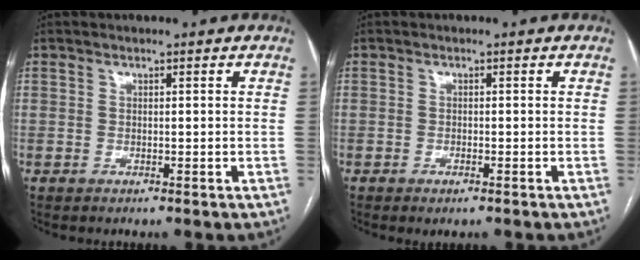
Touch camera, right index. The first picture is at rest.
{"total": 1.3, "force": [-0.8, 0.4, 1.0], "torque": [-0.018, -0.002, -0.007]}